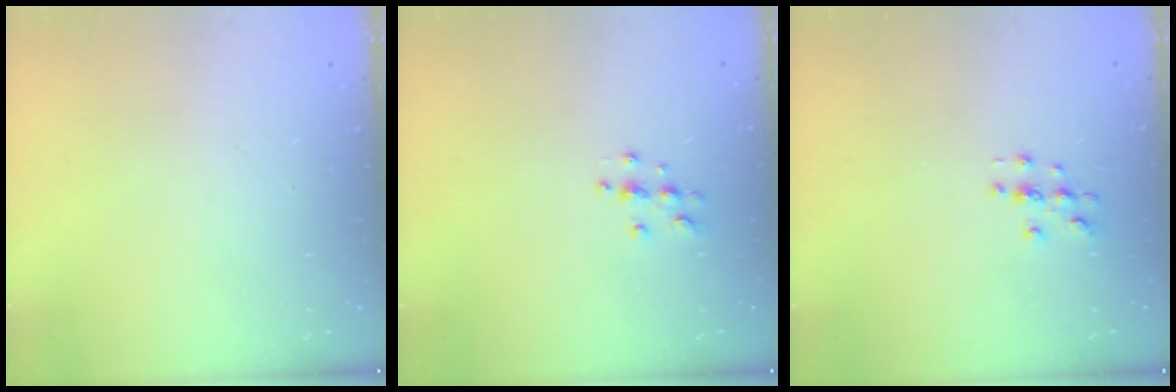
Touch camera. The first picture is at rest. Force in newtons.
{"total": 6.3, "press": 6.3, "slide": 0.8}
{"total": 3.0, "press": 3.0, "slide": 0.3}